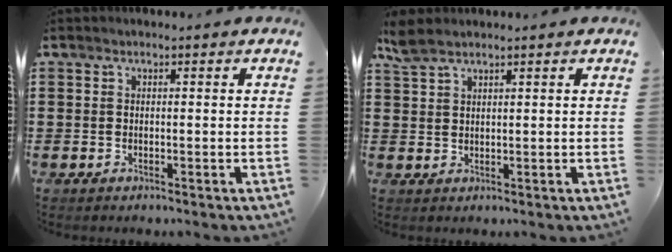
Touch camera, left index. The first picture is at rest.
{"total": 3.1, "force": [2.2, 0.9, 1.9], "torque": [-0.044, 0.002, 0.042]}